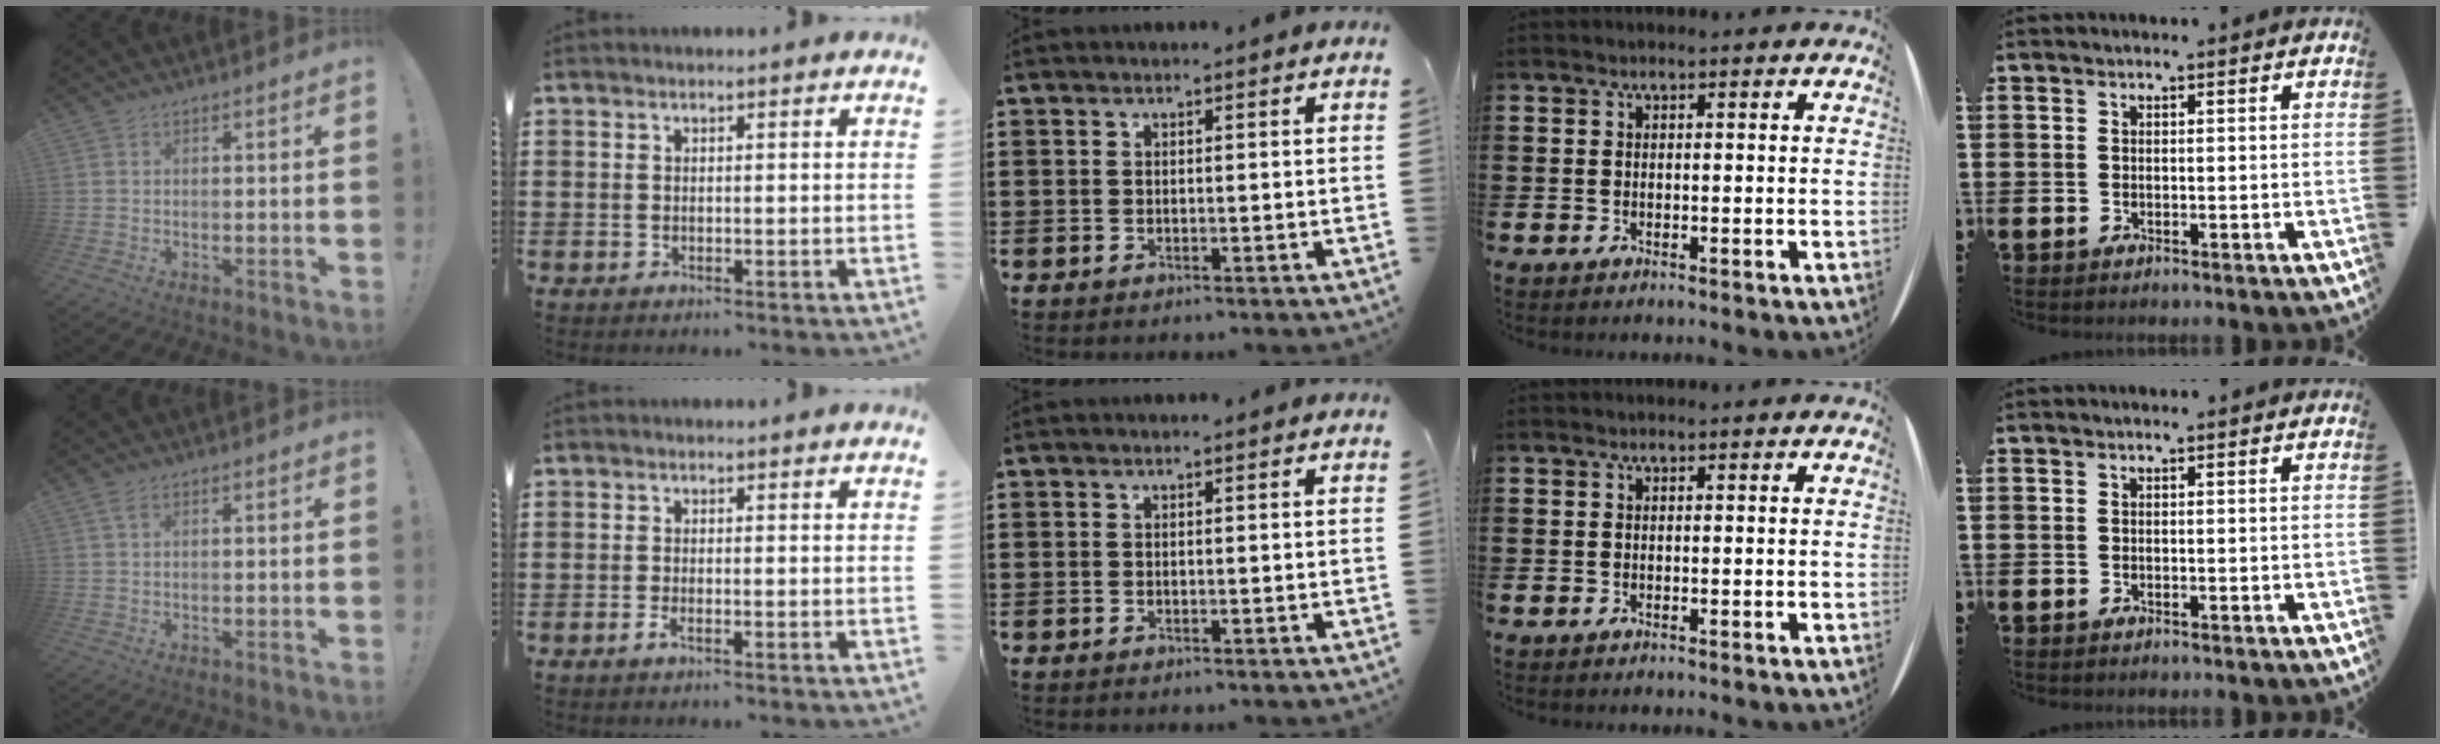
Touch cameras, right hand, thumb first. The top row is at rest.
{"thumb": {"total": 1.4, "force": [0.5, 0.7, 1.1], "torque": [-0.016, -0.001, 0.008]}, "index": {"total": 1.2, "force": [-0.6, 0.2, 1.0], "torque": [-0.034, -0.009, -0.015]}}